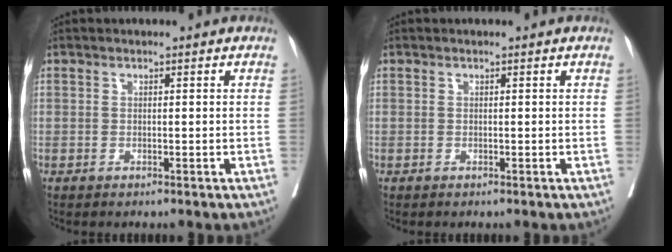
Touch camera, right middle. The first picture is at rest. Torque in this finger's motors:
{"motor_torque": [0.00, 0.00, 0.00, 0.00]}